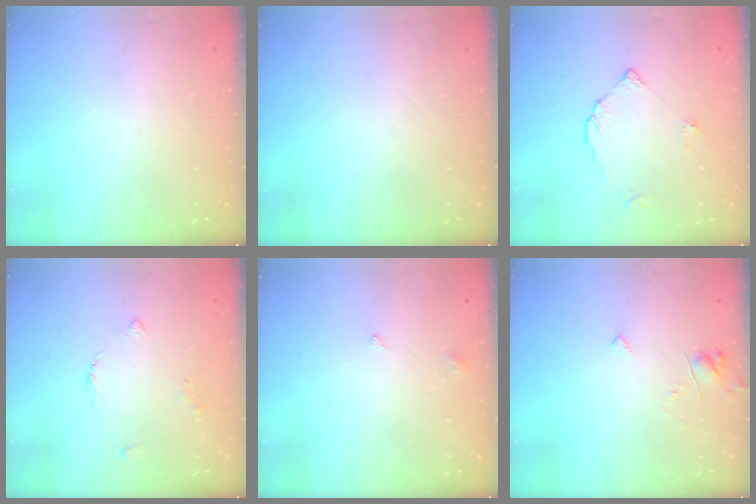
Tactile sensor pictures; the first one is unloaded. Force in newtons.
{"total": 0.0}
{"total": 3.5, "press": 3.5, "slide": 0.3}
{"total": 3.2, "press": 3.2, "slide": 0.5}
{"total": 2.5, "press": 2.4, "slide": 0.4}
{"total": 4.5, "press": 4.5, "slide": 0.4}